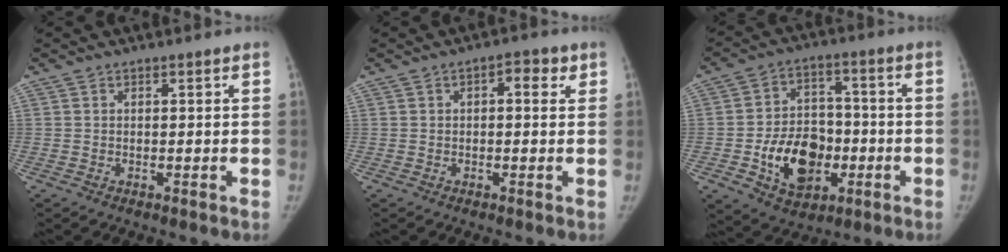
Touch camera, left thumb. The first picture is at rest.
{"total": 3.4, "force": [1.1, 1.8, 2.7], "torque": [-0.016, 0.006, 0.008]}
{"total": 13.8, "force": [-4.4, 10.0, 8.5], "torque": [-0.092, 0.024, -0.067]}